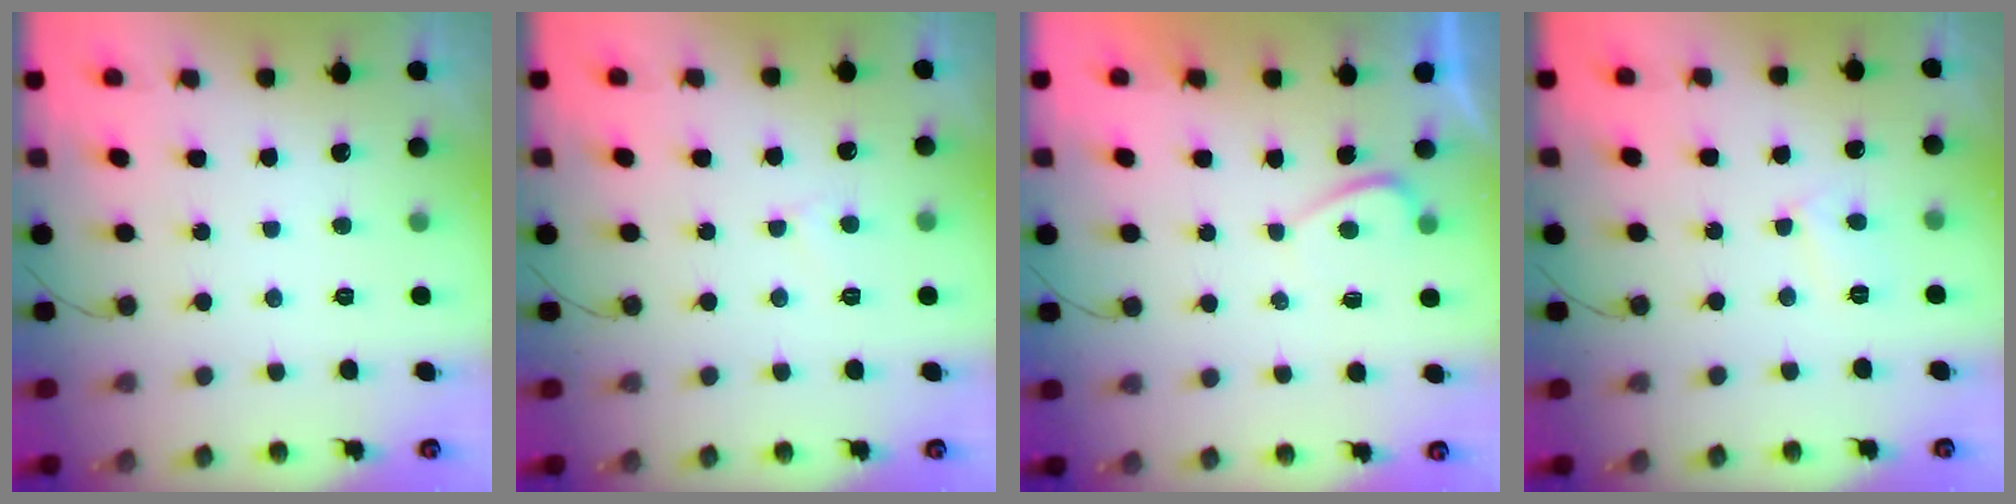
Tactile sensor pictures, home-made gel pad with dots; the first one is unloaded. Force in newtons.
{"total": 2.7, "press": 2.7, "slide": 0.2}
{"total": 0.8, "press": 0.6, "slide": 0.5}
{"total": 4.4, "press": 4.3, "slide": 0.5}